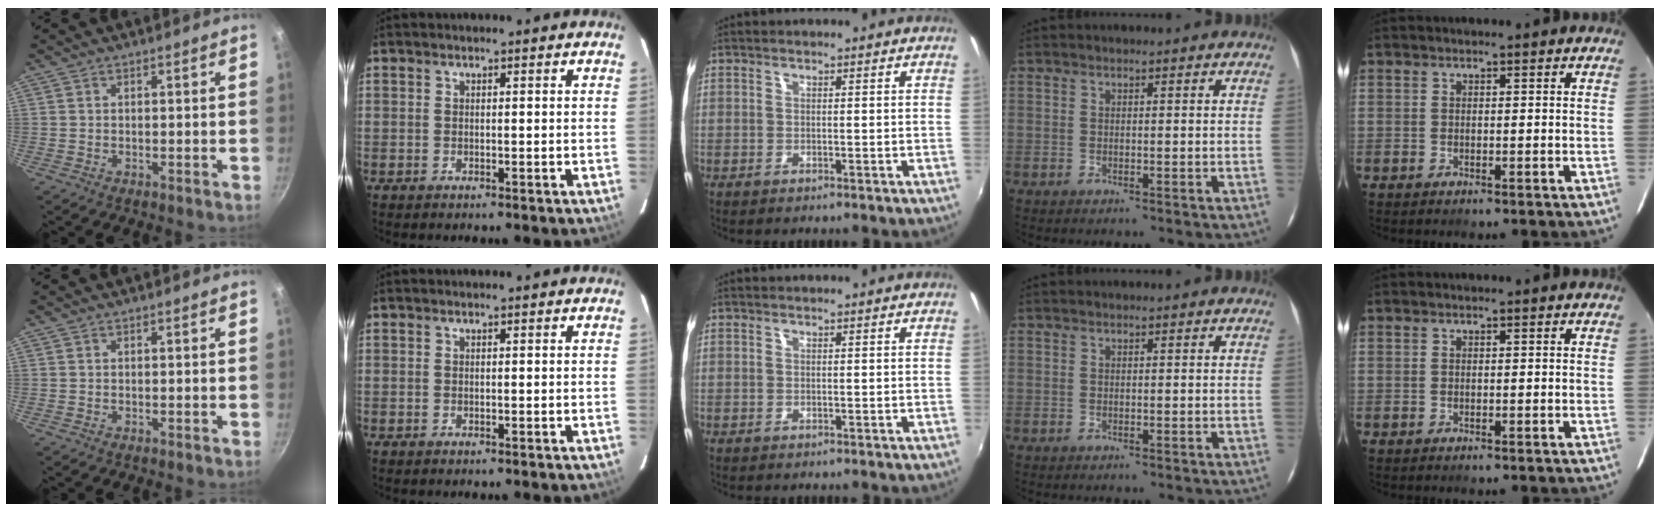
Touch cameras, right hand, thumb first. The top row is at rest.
{}